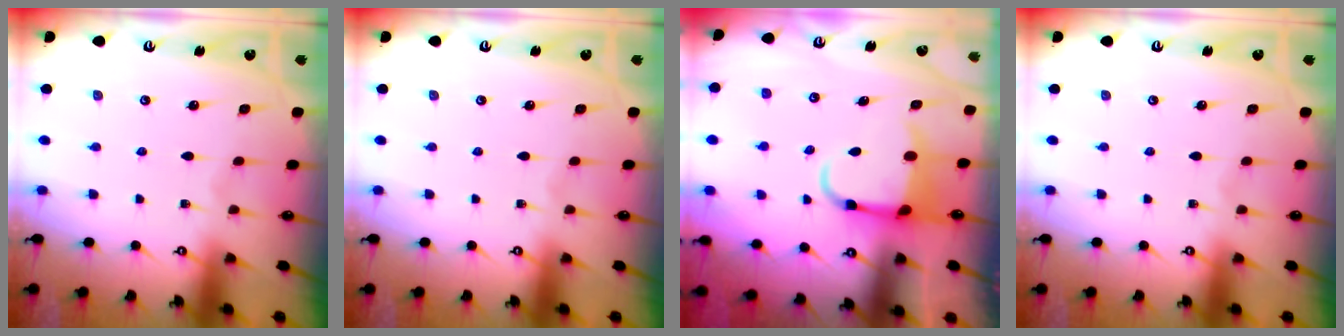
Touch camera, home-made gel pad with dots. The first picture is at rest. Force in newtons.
{"total": 0.0}
{"total": 5.7, "press": 5.5, "slide": 1.5}
{"total": 0.0}